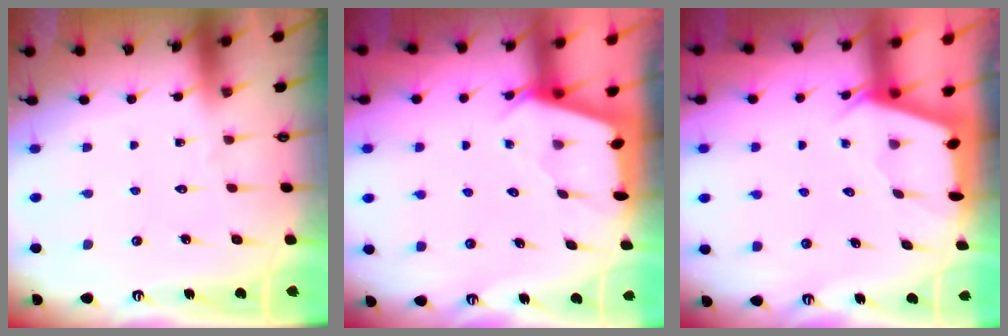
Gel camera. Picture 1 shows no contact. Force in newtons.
{"total": 2.4, "press": 2.4, "slide": 0.2}
{"total": 2.0, "press": 2.0, "slide": 0.3}